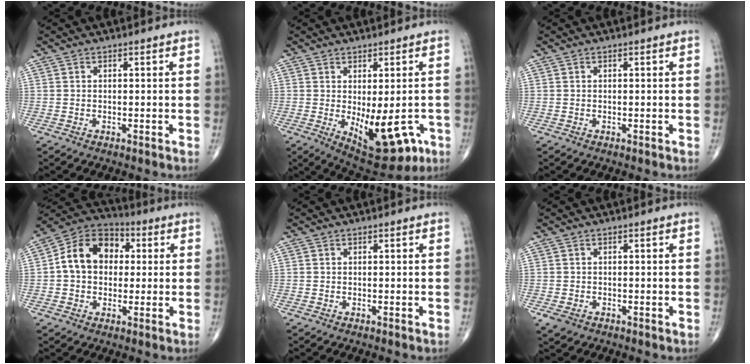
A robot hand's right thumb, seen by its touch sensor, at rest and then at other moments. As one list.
[{"total": 12.7, "force": [-3.2, 5.8, 10.9], "torque": [-0.133, -0.011, -0.027]}, {"total": 0.0}, {"total": 13.2, "force": [1.4, 10.1, 8.3], "torque": [-0.116, 0.028, 0.012]}, {"total": 0.0}, {"total": 2.2, "force": [-0.9, 1.6, 1.1], "torque": [-0.022, -0.003, -0.009]}]